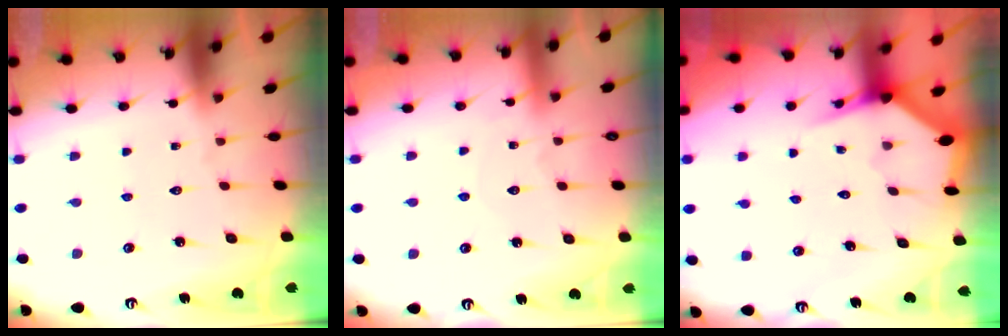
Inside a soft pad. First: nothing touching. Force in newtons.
{"total": 4.5, "press": 4.5, "slide": 0.5}
{"total": 3.3, "press": 3.3, "slide": 0.5}